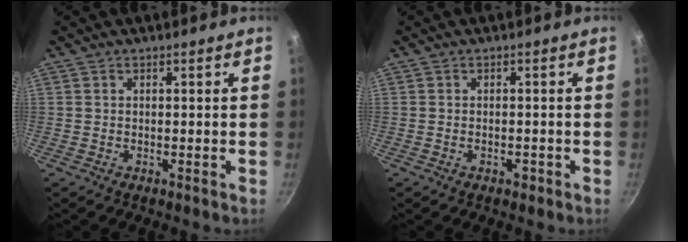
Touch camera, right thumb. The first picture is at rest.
{"total": 1.3, "force": [-0.7, 0.9, 0.7], "torque": [-0.007, 0.006, -0.006]}